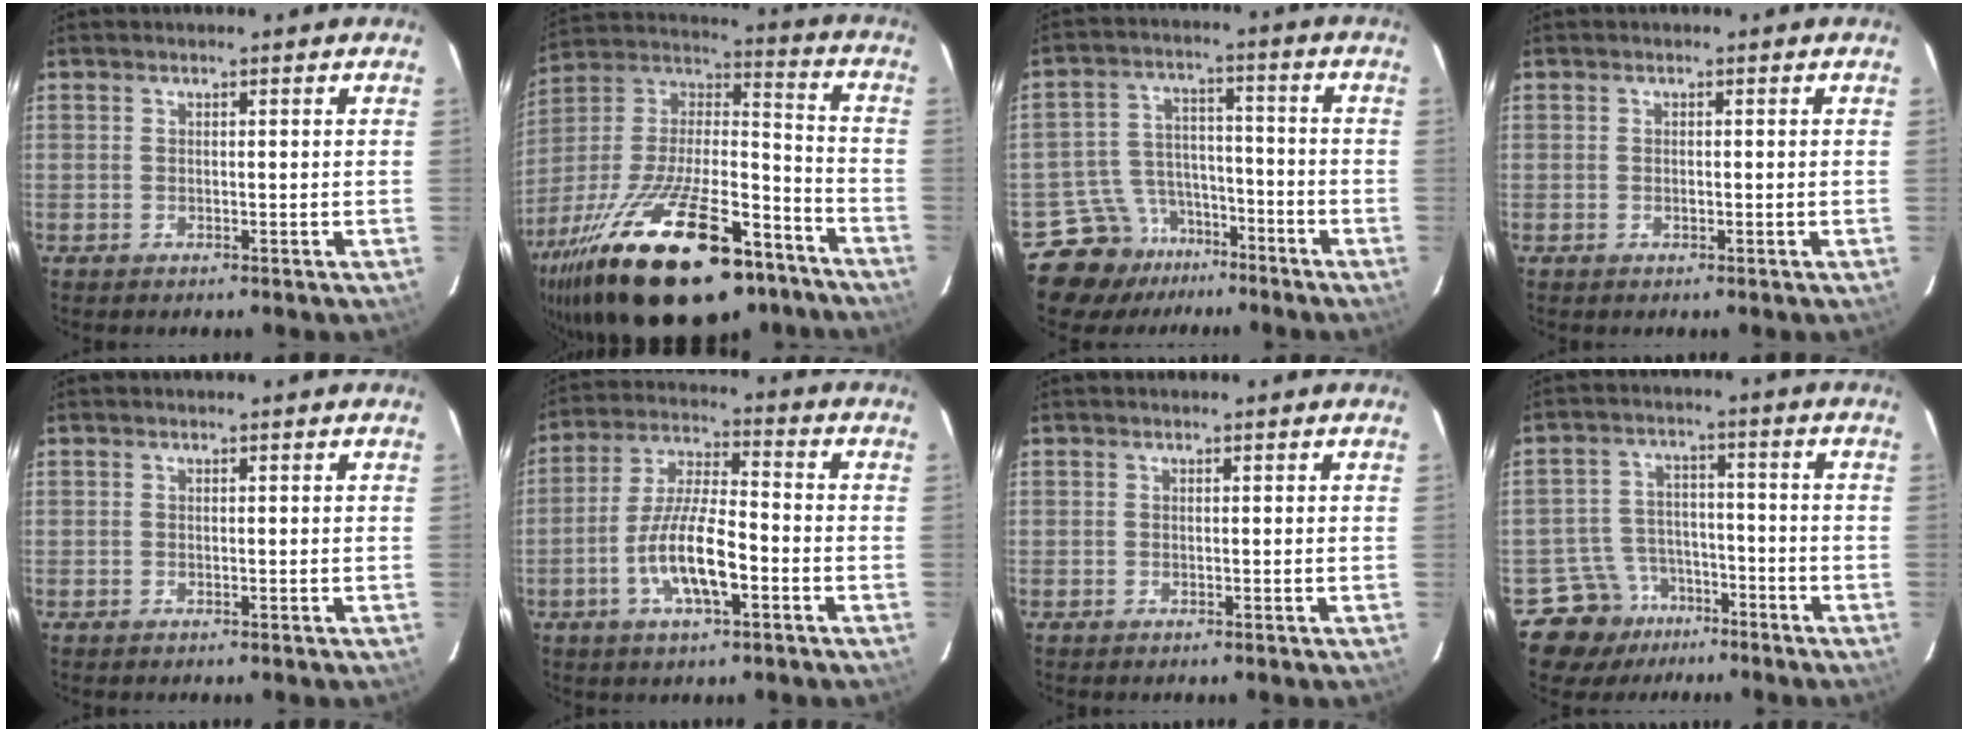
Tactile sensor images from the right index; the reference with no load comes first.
{"total": 34.4, "force": [-22.1, 13.2, 22.8], "torque": [-0.422, -0.023, -0.337]}
{"total": 10.3, "force": [-8.2, 6.4, 0.3], "torque": [-0.027, 0.046, -0.131]}
{"total": 0.6, "force": [-0.2, 0.4, 0.4], "torque": [-0.008, 0.002, -0.003]}
{"total": 0.0}
{"total": 11.6, "force": [-4.3, 3.1, 10.3], "torque": [-0.208, -0.001, -0.078]}
{"total": 0.0}
{"total": 8.6, "force": [-6.0, 6.2, 0.1], "torque": [-0.022, 0.036, -0.092]}